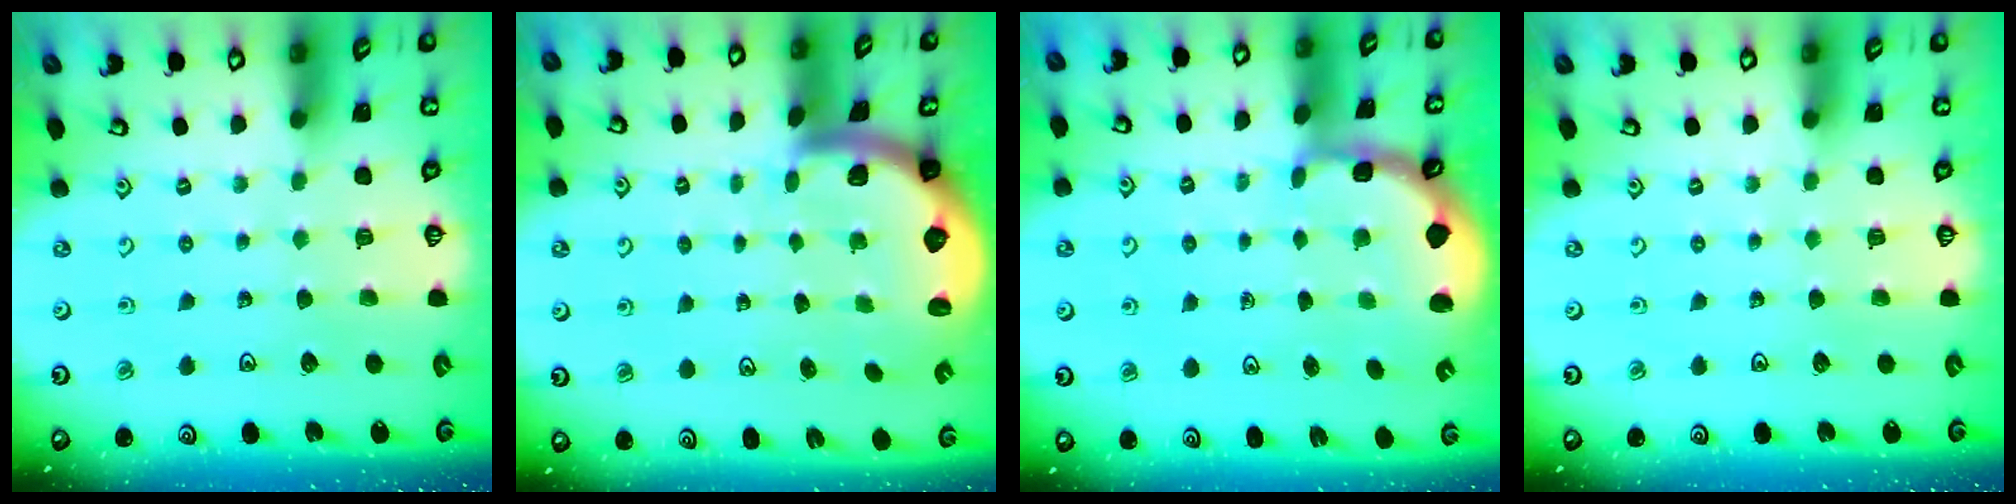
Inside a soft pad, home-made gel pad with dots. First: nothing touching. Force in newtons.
{"total": 1.4, "press": 1.4, "slide": 0.2}
{"total": 1.8, "press": 1.7, "slide": 0.4}
{"total": 0.0}